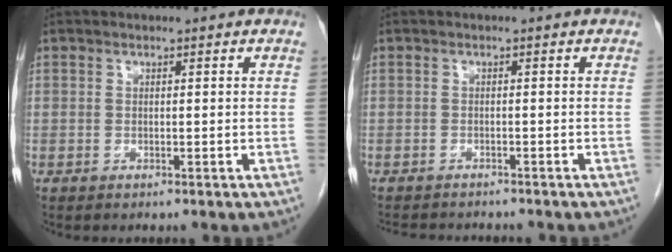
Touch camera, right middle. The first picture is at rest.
{"total": 6.0, "force": [-5.5, 1.4, 1.8], "torque": [-0.022, -0.004, -0.078]}